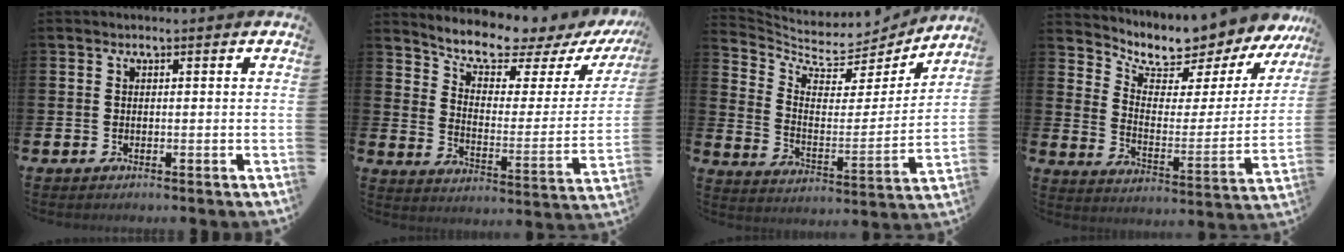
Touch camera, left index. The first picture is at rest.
{"total": 7.5, "force": [6.8, 1.7, 2.8], "torque": [-0.077, -0.055, 0.110]}
{"total": 7.0, "force": [6.3, 2.7, 1.4], "torque": [-0.057, -0.060, 0.103]}
{"total": 7.5, "force": [6.9, 2.2, 1.8], "torque": [-0.065, -0.059, 0.111]}